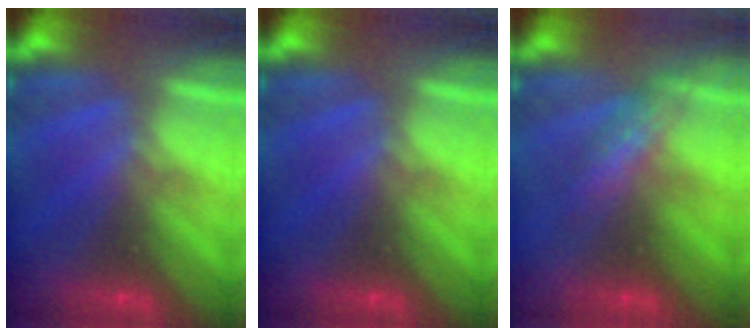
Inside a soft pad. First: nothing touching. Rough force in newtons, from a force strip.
{"total": 0.0}
{"total": 2.5}